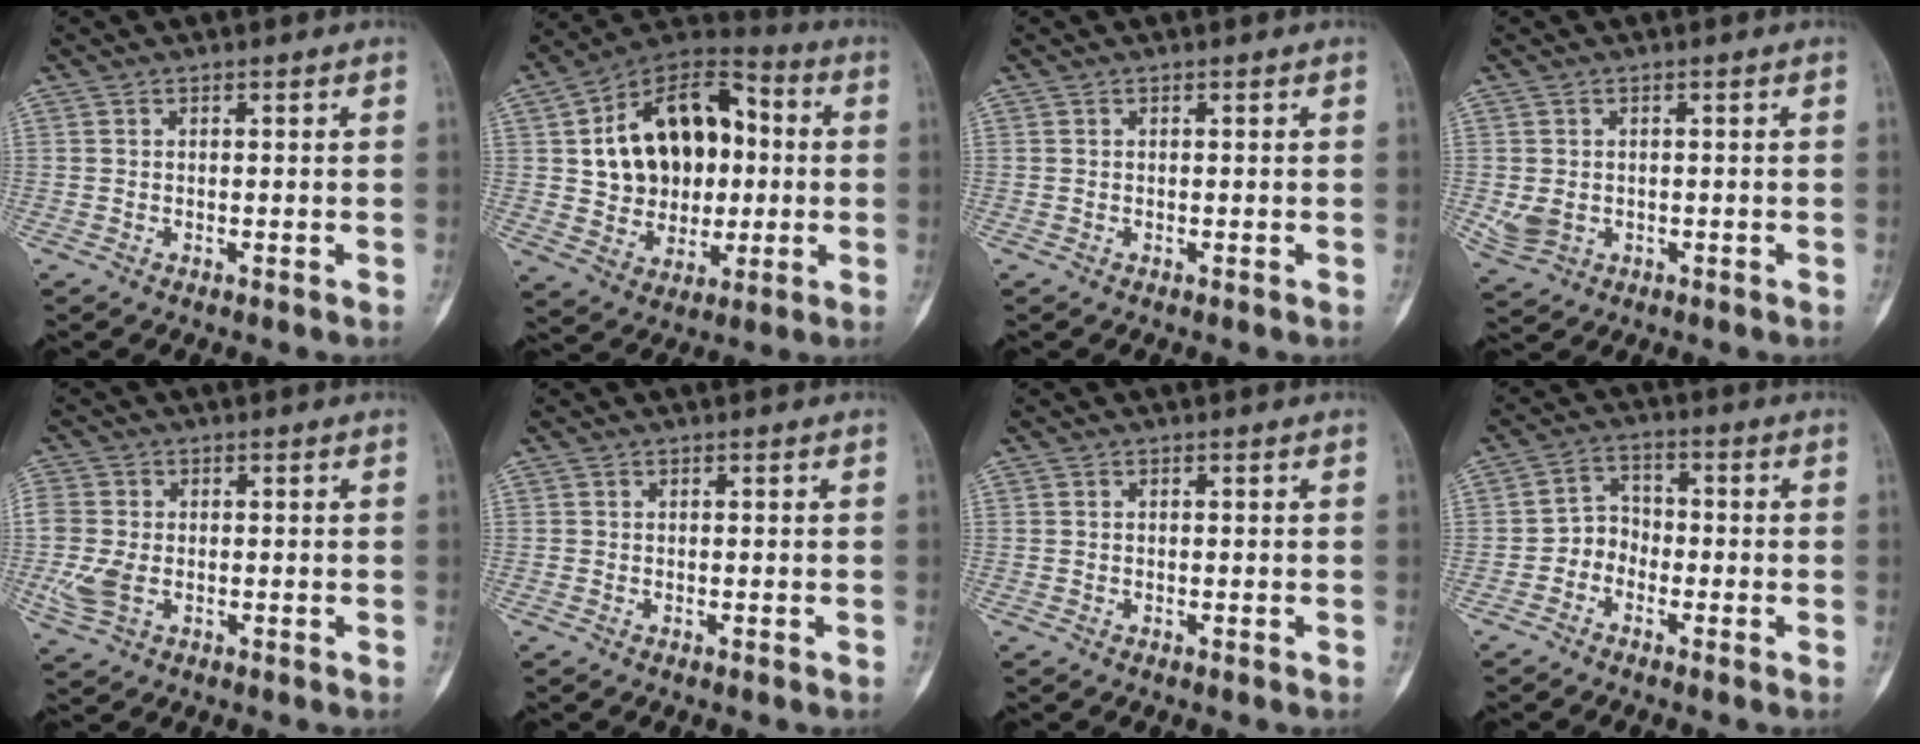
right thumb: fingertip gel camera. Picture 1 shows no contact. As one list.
[{"total": 21.2, "force": [2.5, 14.9, 14.9], "torque": [-0.186, 0.023, 0.043]}, {"total": 0.0}, {"total": 4.0, "force": [-0.4, 3.3, 2.2], "torque": [-0.045, -0.001, 0.005]}, {"total": 7.4, "force": [-1.2, 5.1, 5.2], "torque": [-0.131, 0.001, -0.022]}, {"total": 0.0}, {"total": 0.0}, {"total": 4.5, "force": [-2.1, 3.7, 1.4], "torque": [0.003, 0.023, -0.052]}]